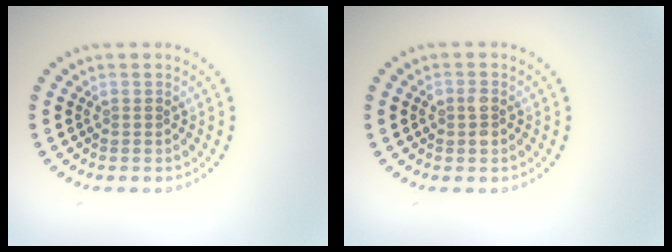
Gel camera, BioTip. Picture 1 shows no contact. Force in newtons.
{"total": 1.4, "press": 1.4, "slide": 0.2}